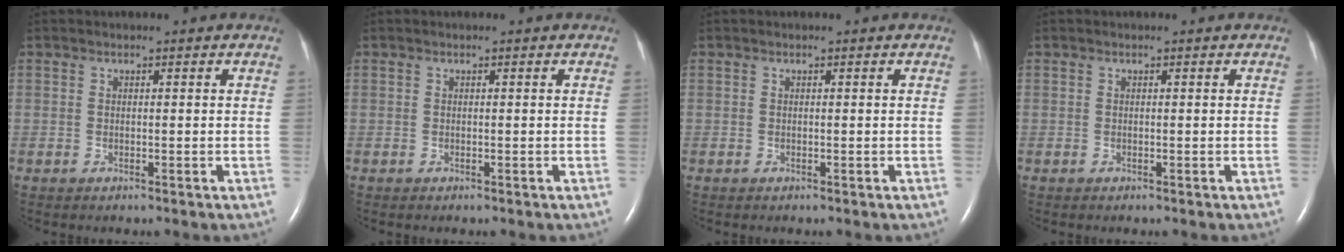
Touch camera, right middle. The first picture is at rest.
{"total": 0.0}
{"total": 0.0}
{"total": 0.0}